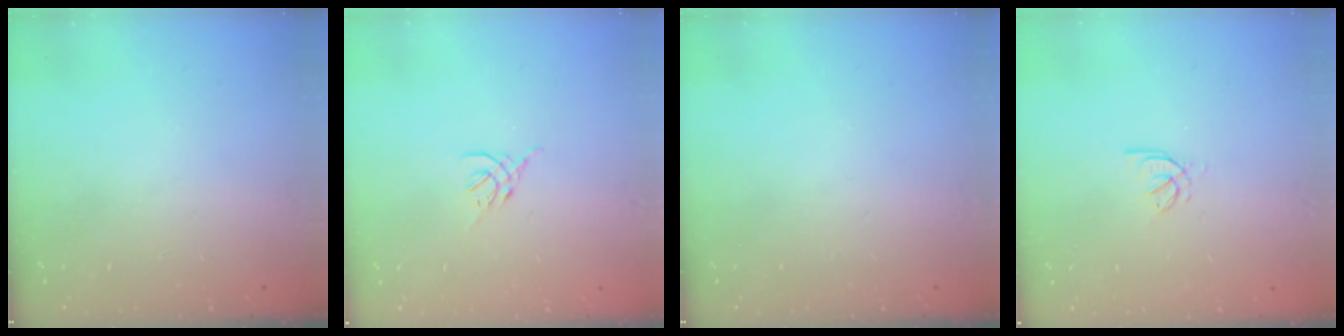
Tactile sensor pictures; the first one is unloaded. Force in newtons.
{"total": 2.6, "press": 2.5, "slide": 0.8}
{"total": 0.0}
{"total": 1.7, "press": 1.6, "slide": 0.5}